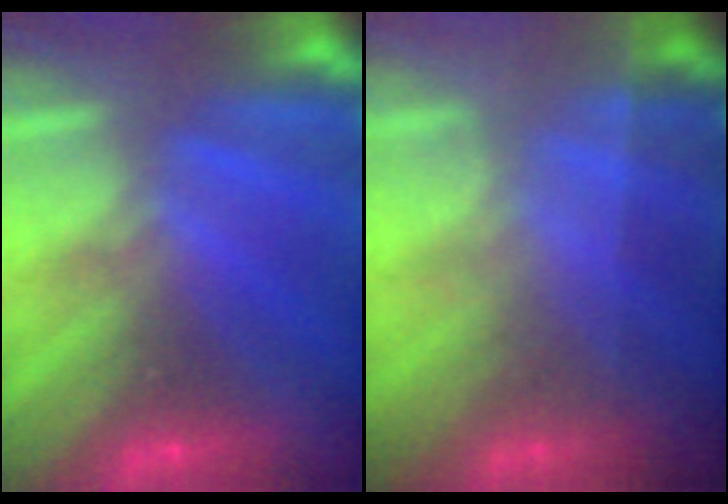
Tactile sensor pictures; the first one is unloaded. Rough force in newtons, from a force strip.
{"total": 1.8}